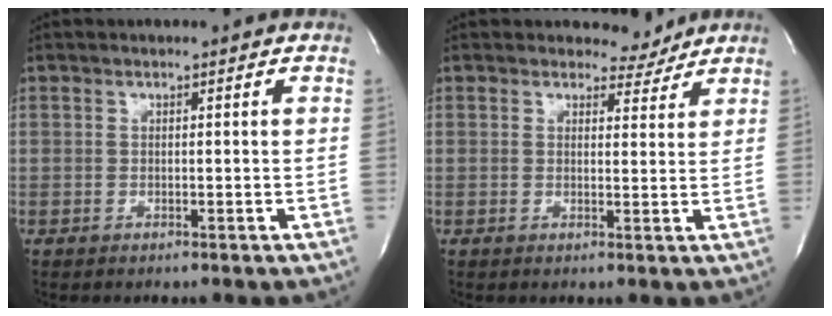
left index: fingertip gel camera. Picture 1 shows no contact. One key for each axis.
{"total": 2.9, "fx": 2.7, "fy": 1.0, "fz": -0.3, "tx": 0.006, "ty": -0.012, "tz": 0.030}